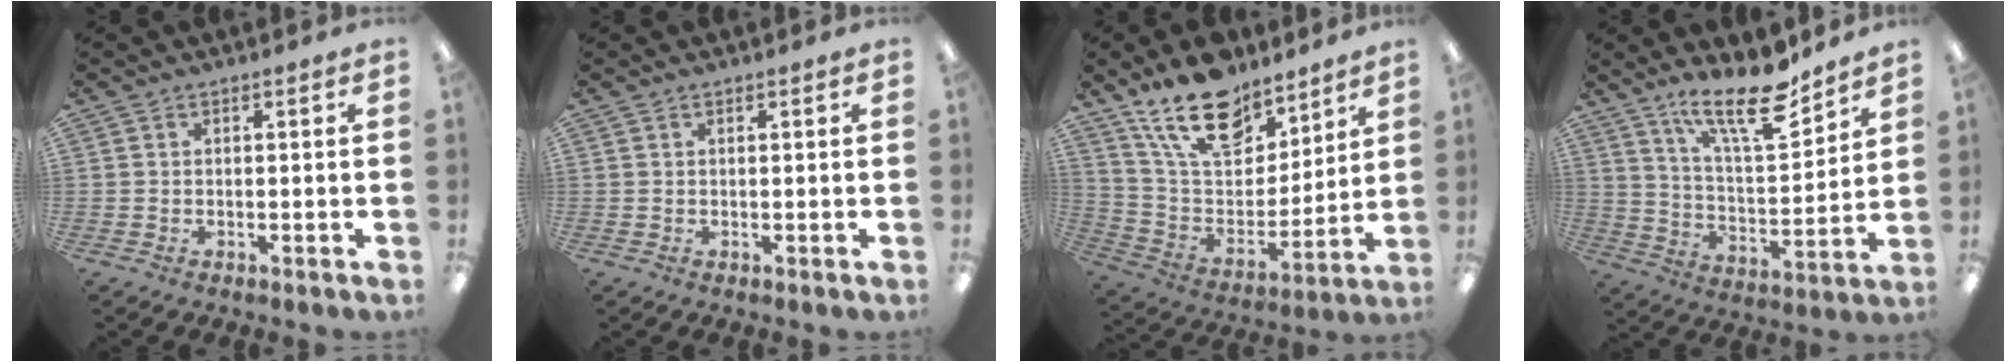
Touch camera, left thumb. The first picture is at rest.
{"total": 0.5, "force": [0.4, 0.2, 0.3], "torque": [-0.006, 0.003, 0.007]}
{"total": 19.0, "force": [13.8, 9.5, 9.0], "torque": [-0.168, -0.078, 0.250]}
{"total": 16.5, "force": [12.6, 4.7, 9.6], "torque": [-0.154, -0.079, 0.210]}